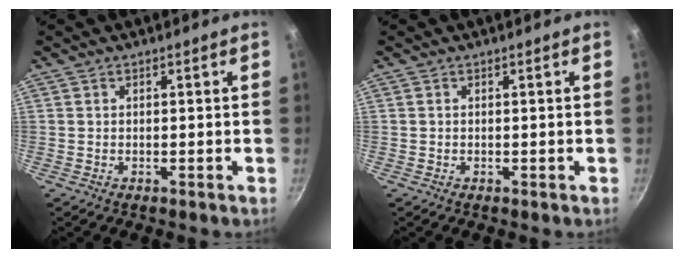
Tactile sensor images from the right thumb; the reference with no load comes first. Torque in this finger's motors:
{"motor_torque": [-0.12, -0.01, -0.05, -0.02, -0.01]}